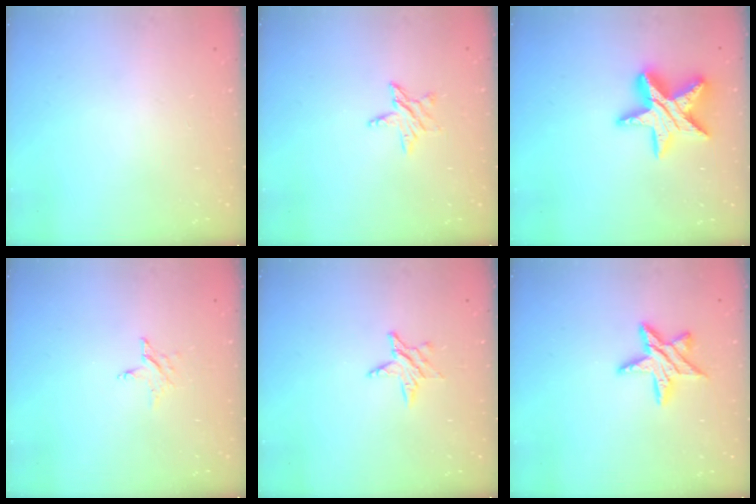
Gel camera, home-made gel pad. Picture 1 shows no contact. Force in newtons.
{"total": 5.8, "press": 5.8, "slide": 0.4}
{"total": 16.7, "press": 16.7, "slide": 1.3}
{"total": 3.5, "press": 3.5, "slide": 0.4}
{"total": 5.0, "press": 5.0, "slide": 0.6}
{"total": 11.5, "press": 11.4, "slide": 0.7}